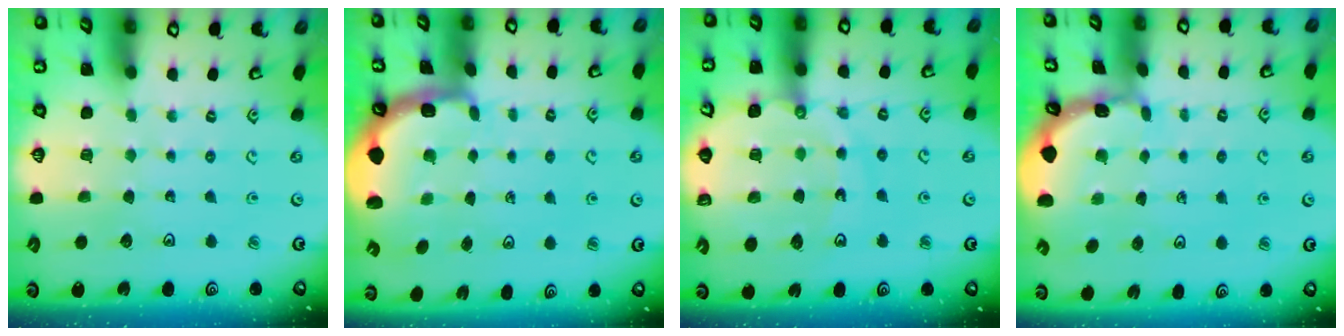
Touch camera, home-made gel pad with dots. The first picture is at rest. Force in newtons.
{"total": 2.2, "press": 2.0, "slide": 0.8}
{"total": 13.2, "press": 13.1, "slide": 1.8}
{"total": 1.4, "press": 1.4, "slide": 0.1}